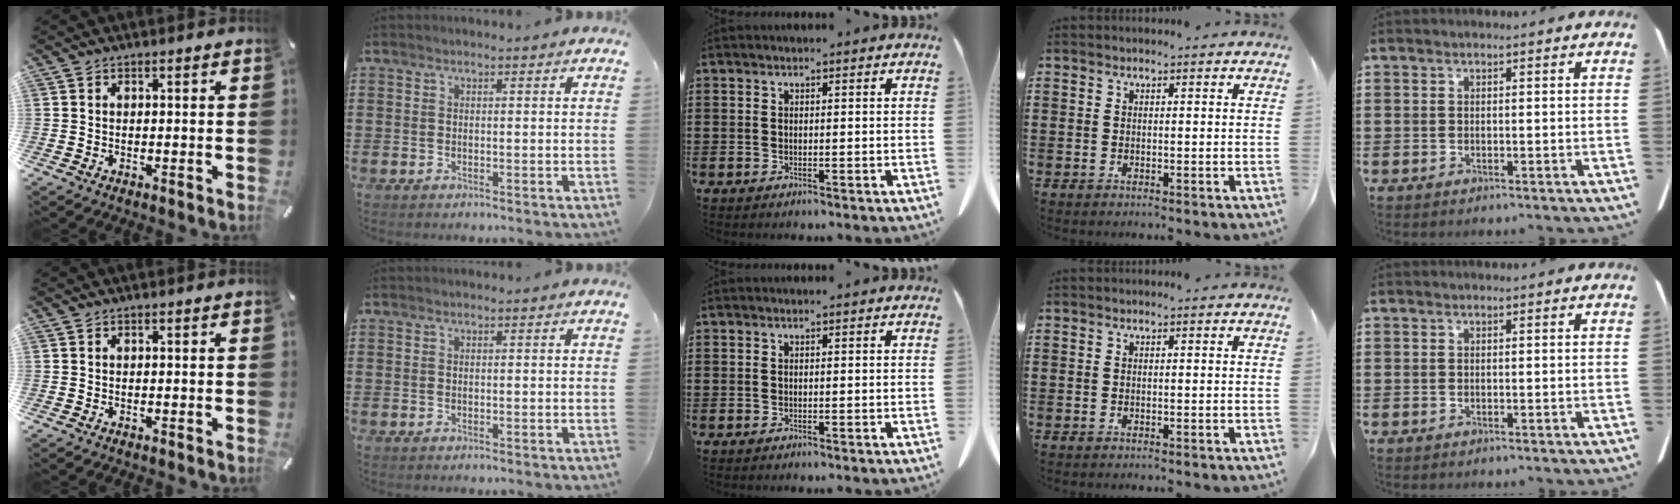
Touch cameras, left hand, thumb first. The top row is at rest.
{}